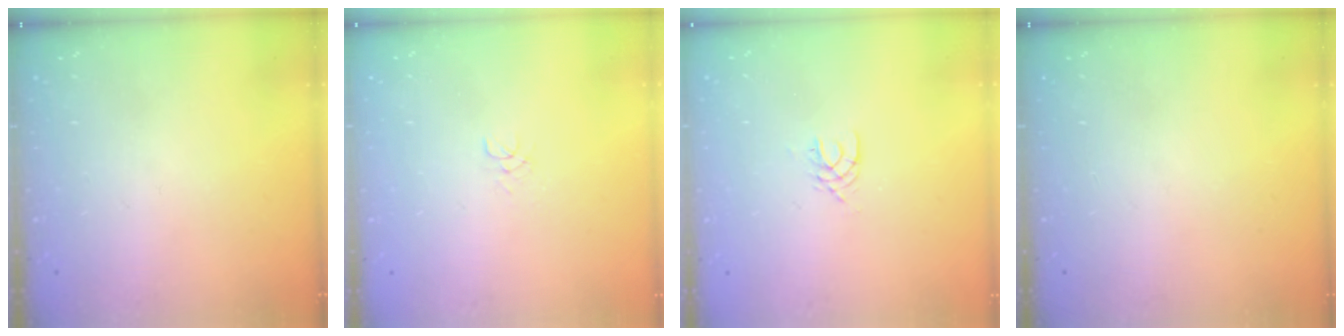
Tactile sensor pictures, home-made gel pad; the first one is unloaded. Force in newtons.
{"total": 3.0, "press": 3.0, "slide": 0.2}
{"total": 3.4, "press": 3.4, "slide": 0.4}
{"total": 0.0}